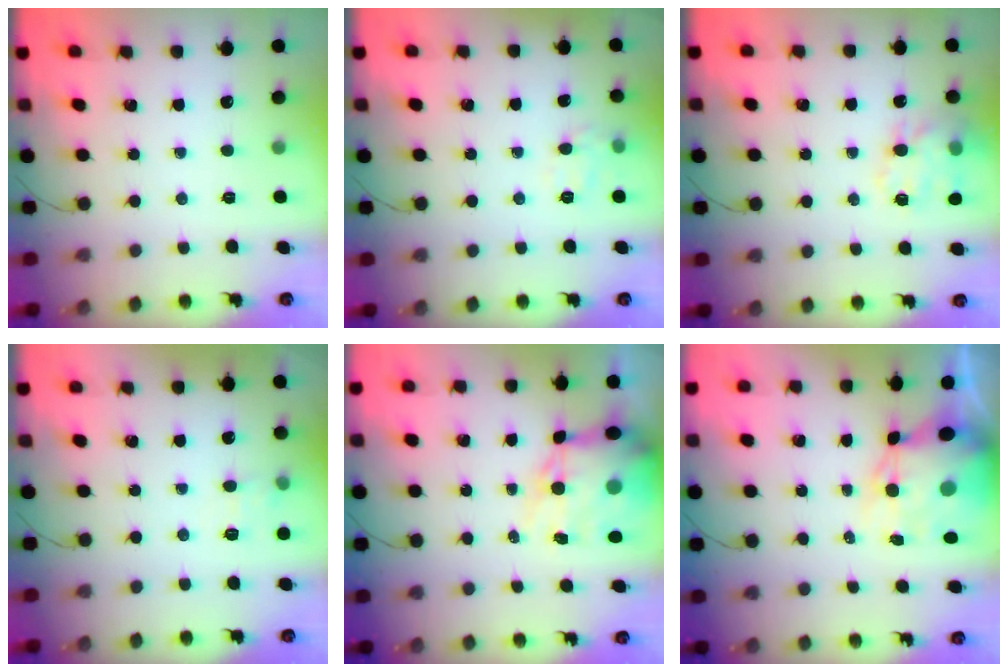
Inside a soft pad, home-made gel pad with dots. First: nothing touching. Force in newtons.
{"total": 7.8, "press": 7.7, "slide": 1.1}
{"total": 15.9, "press": 15.7, "slide": 2.5}
{"total": 6.8, "press": 6.6, "slide": 1.8}
{"total": 15.1, "press": 14.7, "slide": 3.6}
{"total": 11.3, "press": 11.0, "slide": 2.9}